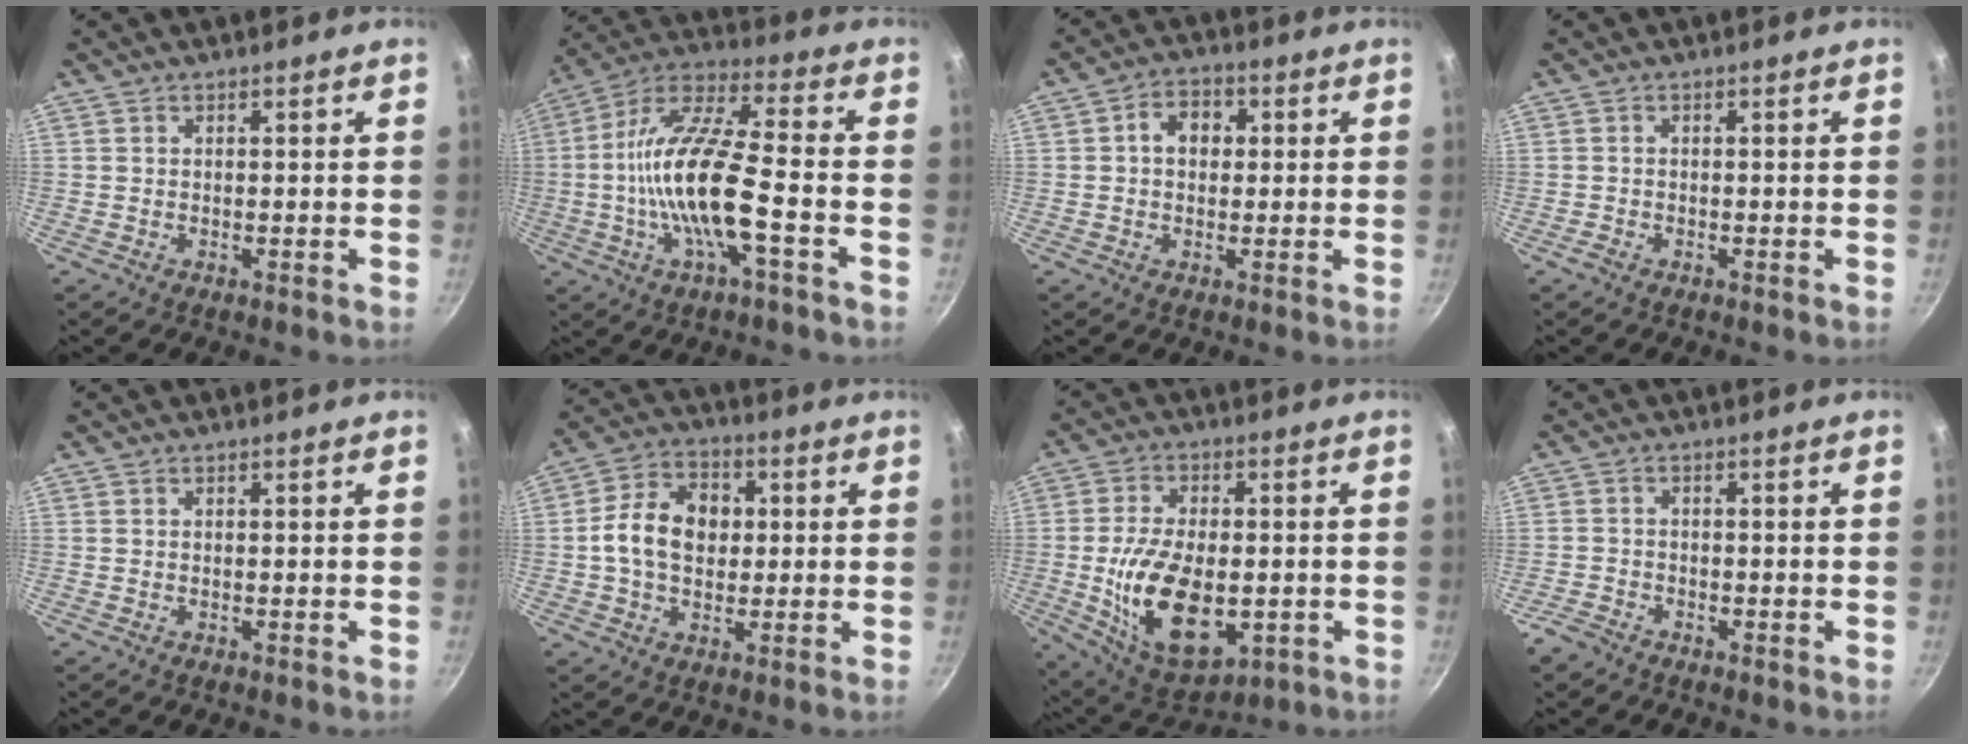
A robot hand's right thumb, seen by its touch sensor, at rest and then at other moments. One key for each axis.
{"total": 17.1, "fx": -3.8, "fy": 4.7, "fz": 16.0, "tx": -0.303, "ty": 0.036, "tz": -0.083}
{"total": 5.6, "fx": 0.8, "fy": 4.4, "fz": 3.5, "tx": -0.030, "ty": 0.012, "tz": 0.004}
{"total": 0.9, "fx": -0.7, "fy": 0.4, "fz": 0.3, "tx": -0.015, "ty": 0.004, "tz": -0.014}
{"total": 0.0}
{"total": 11.7, "fx": 0.7, "fy": 8.6, "fz": 7.9, "tx": -0.115, "ty": 0.018, "tz": -0.003}
{"total": 18.0, "fx": -2.9, "fy": 10.2, "fz": 14.6, "tx": -0.245, "ty": -0.001, "tz": -0.034}
{"total": 3.1, "fx": -2.5, "fy": 1.6, "fz": 0.9, "tx": -0.024, "ty": 0.020, "tz": -0.047}